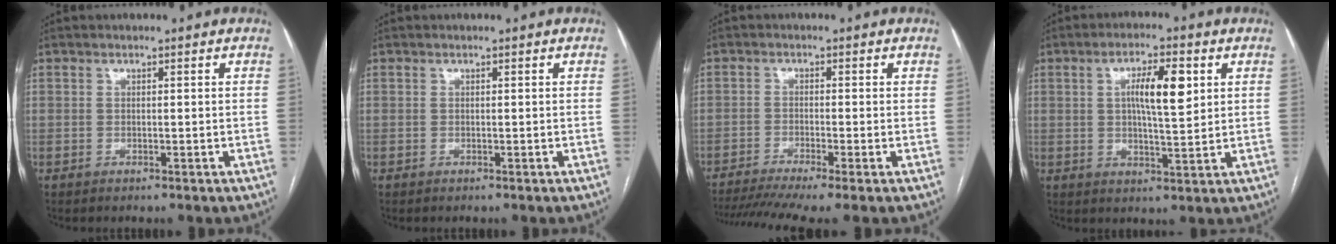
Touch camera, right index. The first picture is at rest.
{"total": 0.0}
{"total": 10.2, "force": [-7.8, -0.1, 6.6], "torque": [-0.102, -0.011, -0.125]}
{"total": 7.7, "force": [2.1, 1.6, 7.2], "torque": [-0.125, 0.009, 0.036]}